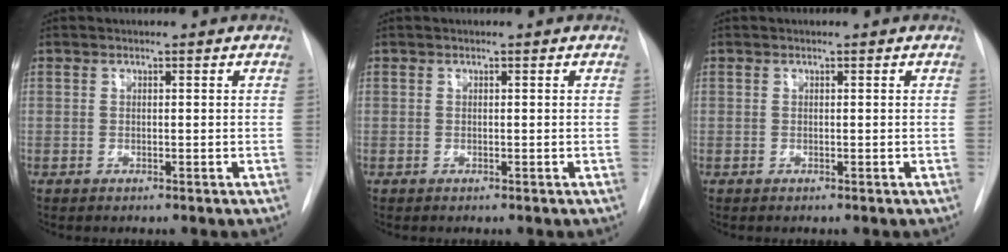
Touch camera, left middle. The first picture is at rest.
{"total": 0.0}
{"total": 0.0}